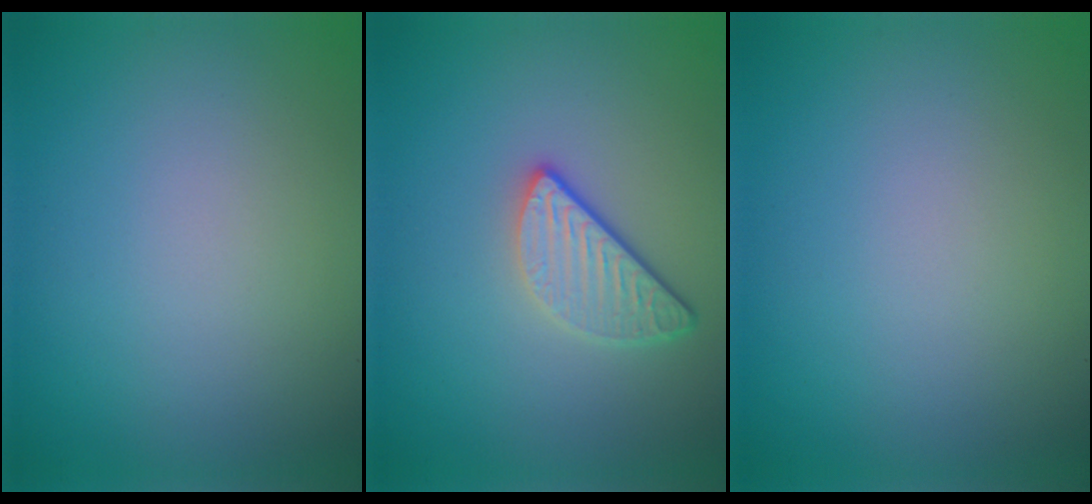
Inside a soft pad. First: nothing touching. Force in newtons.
{"total": 3.2, "press": 2.6, "slide": 1.9}
{"total": 0.0}